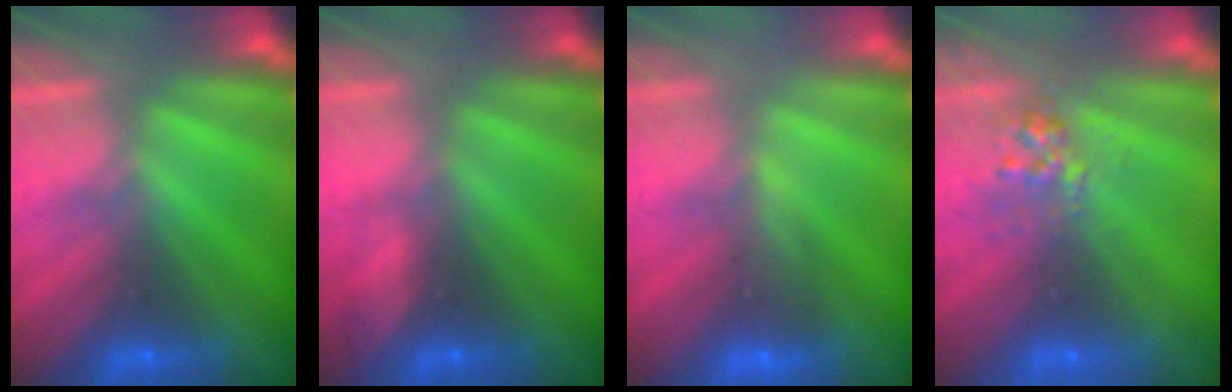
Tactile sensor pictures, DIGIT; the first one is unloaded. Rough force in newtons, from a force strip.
{"total": 3.9}
{"total": 4.7}
{"total": 2.9}